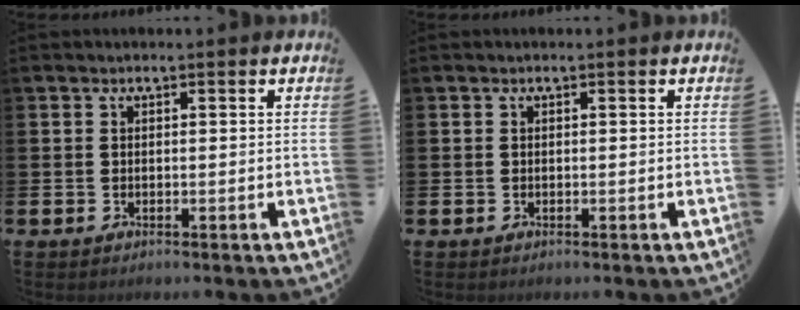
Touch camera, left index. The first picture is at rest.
{"total": 0.0}